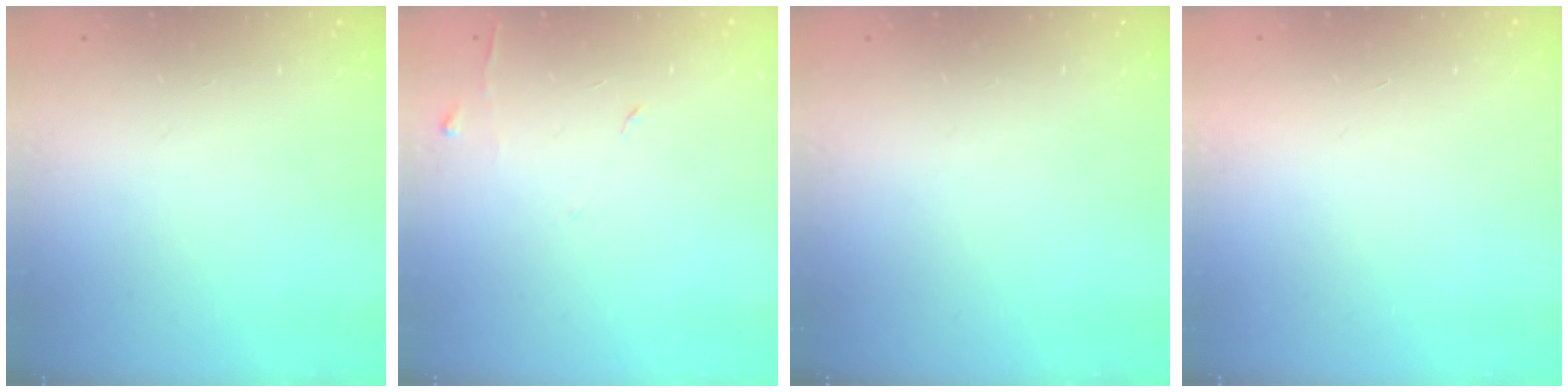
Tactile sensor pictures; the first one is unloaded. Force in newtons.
{"total": 5.8, "press": 5.7, "slide": 0.6}
{"total": 0.0}
{"total": 1.5, "press": 1.5, "slide": 0.1}